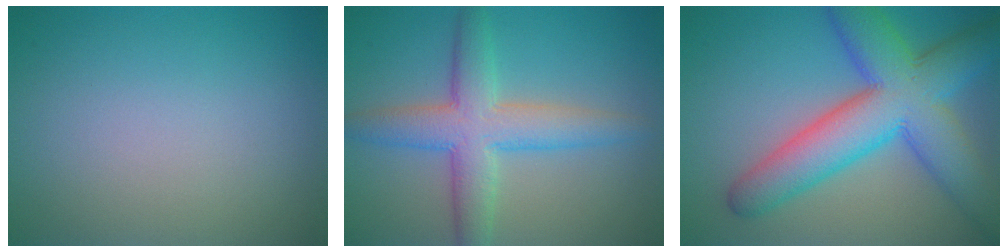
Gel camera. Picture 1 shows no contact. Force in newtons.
{"total": 5.9, "press": 5.9, "slide": 0.1}
{"total": 10.5, "press": 10.5, "slide": 0.2}